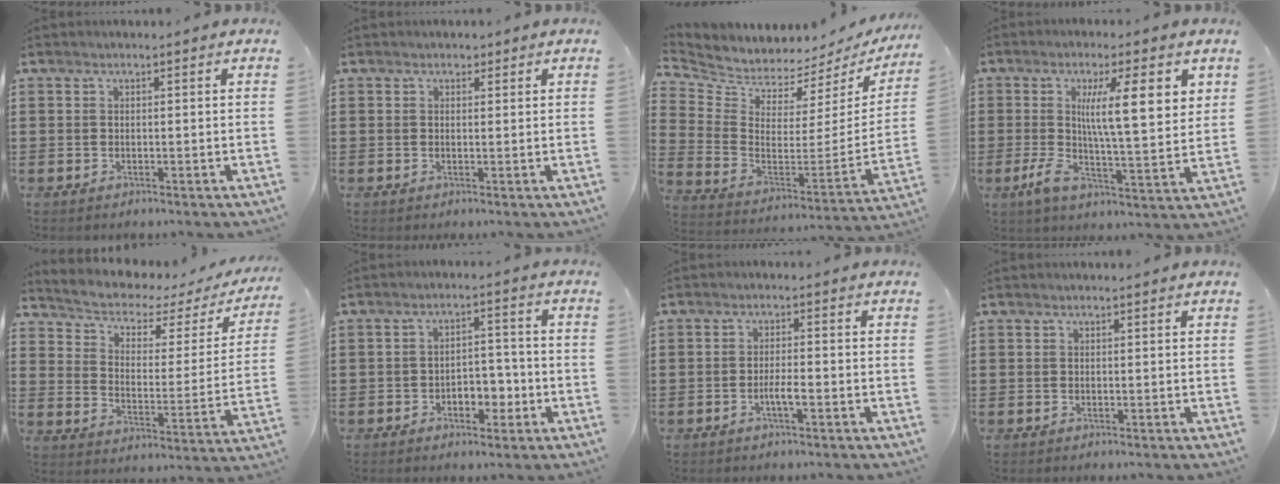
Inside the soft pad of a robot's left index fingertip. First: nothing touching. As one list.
[{"total": 1.0, "force": [0.7, 0.6, 0.4], "torque": [-0.009, 0.006, 0.012]}, {"total": 4.0, "force": [3.9, 0.7, -0.1], "torque": [-0.031, -0.057, 0.064]}, {"total": 11.9, "force": [3.7, 2.8, 10.9], "torque": [-0.183, -0.007, 0.055]}, {"total": 3.5, "force": [2.6, 1.5, 1.8], "torque": [-0.053, -0.023, 0.034]}, {"total": 4.3, "force": [-2.1, 2.8, 2.6], "torque": [-0.043, 0.005, -0.043]}, {"total": 2.6, "force": [-1.2, 0.5, 2.3], "torque": [-0.041, 0.003, -0.021]}, {"total": 0.0}]